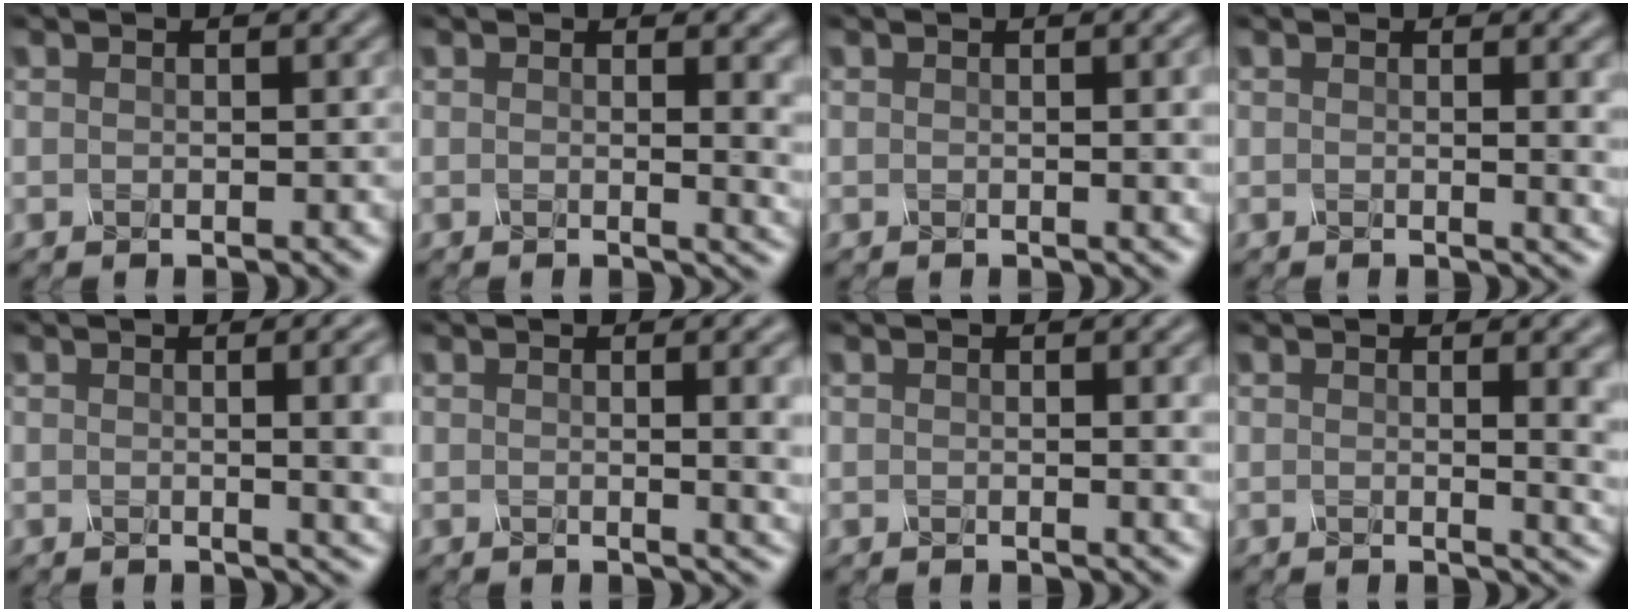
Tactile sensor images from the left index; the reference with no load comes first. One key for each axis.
{"total": 4.4, "fx": 0.7, "fy": 1.8, "fz": 3.9, "tx": -0.024, "ty": 0.001, "tz": 0.010}
{"total": 3.2, "fx": 0.2, "fy": 1.0, "fz": 3.0, "tx": -0.027, "ty": 0.005, "tz": -0.001}
{"total": 3.8, "fx": 0.3, "fy": 1.4, "fz": 3.5, "tx": -0.026, "ty": 0.001, "tz": 0.005}
{"total": 8.0, "fx": 0.6, "fy": 3.5, "fz": 7.1, "tx": -0.027, "ty": 0.019, "tz": 0.003}
{"total": 6.3, "fx": 0.5, "fy": 2.6, "fz": 5.7, "tx": -0.031, "ty": 0.006, "tz": 0.005}
{"total": 2.8, "fx": 0.3, "fy": 0.9, "fz": 2.6, "tx": -0.023, "ty": 0.002, "tz": 0.001}
{"total": 5.5, "fx": 0.6, "fy": 2.2, "fz": 4.9, "tx": -0.027, "ty": 0.002, "tz": 0.008}